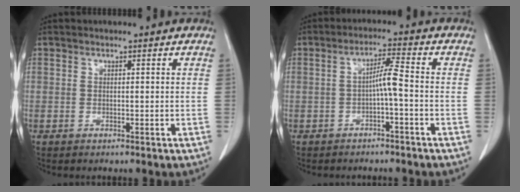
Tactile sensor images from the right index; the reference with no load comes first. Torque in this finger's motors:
{"motor_torque": [0.51, -0.17, 0.27, 0.07]}